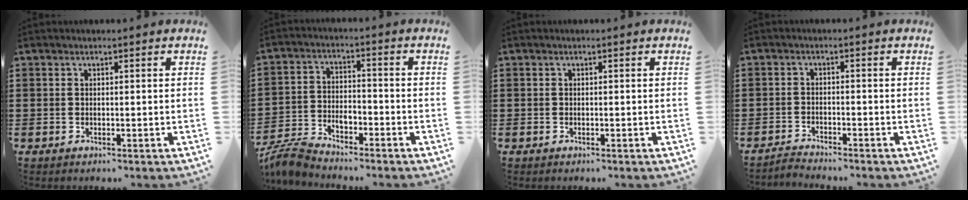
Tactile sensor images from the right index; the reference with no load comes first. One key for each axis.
{"total": 4.4, "fx": -4.1, "fy": 1.1, "fz": 1.3, "tx": -0.040, "ty": 0.007, "tz": -0.086}
{"total": 0.0}
{"total": 2.0, "fx": -2.0, "fy": 0.0, "fz": -0.1, "tx": -0.003, "ty": 0.004, "tz": -0.042}